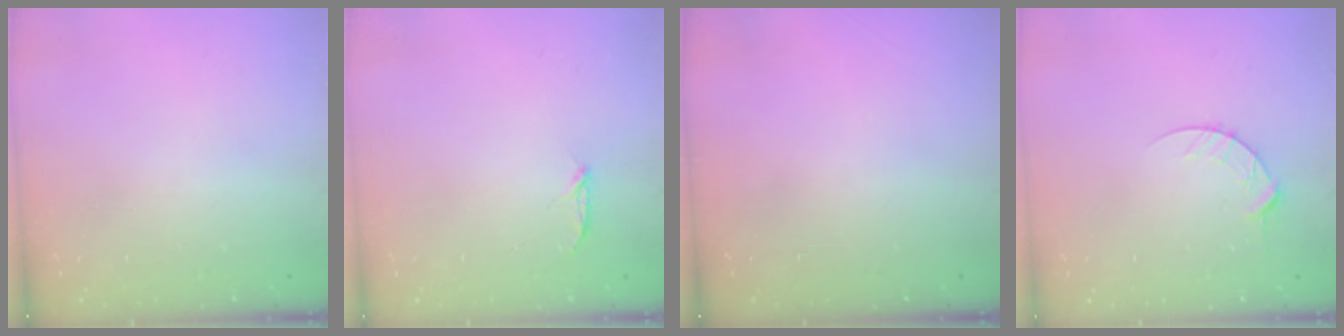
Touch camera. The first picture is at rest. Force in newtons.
{"total": 3.1, "press": 3.1, "slide": 0.3}
{"total": 0.0}
{"total": 7.2, "press": 7.2, "slide": 0.7}